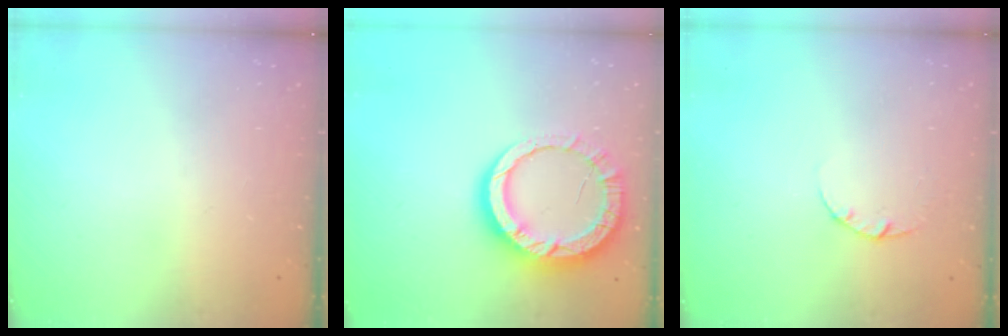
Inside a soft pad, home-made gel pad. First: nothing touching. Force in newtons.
{"total": 15.1, "press": 15.1, "slide": 1.4}
{"total": 2.2, "press": 2.2, "slide": 0.3}